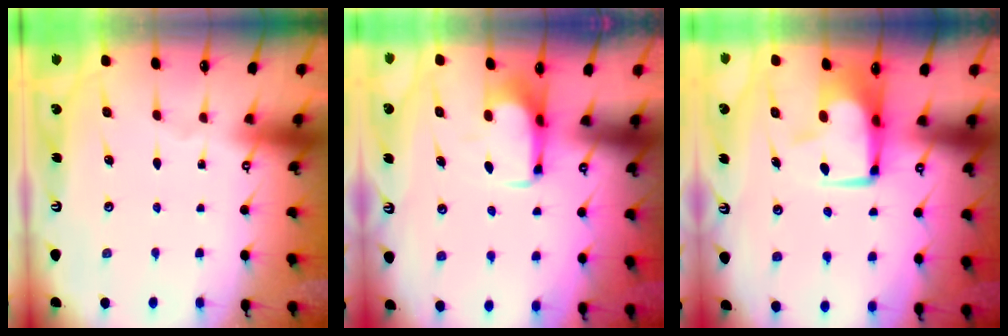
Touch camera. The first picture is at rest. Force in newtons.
{"total": 4.8, "press": 4.7, "slide": 1.2}
{"total": 6.2, "press": 6.1, "slide": 1.3}